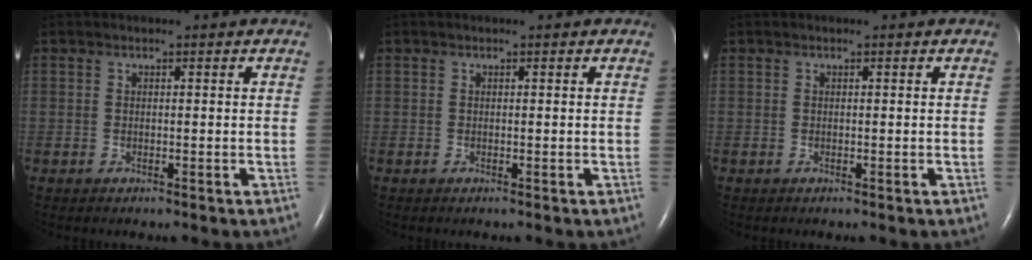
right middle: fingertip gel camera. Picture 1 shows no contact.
{"total": 0.0}
{"total": 0.0}